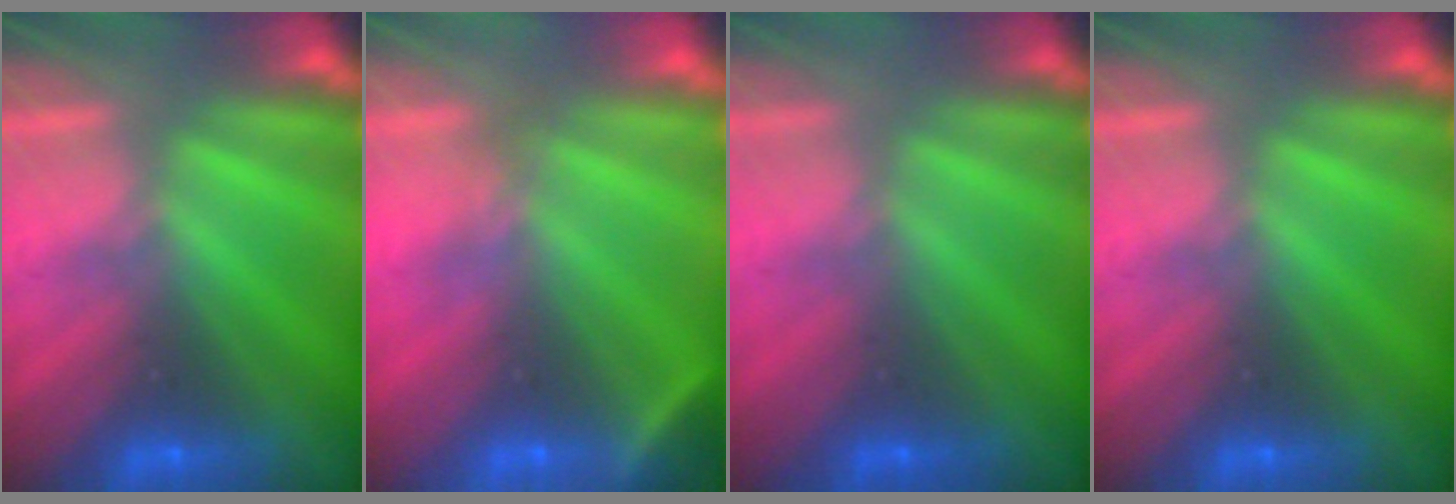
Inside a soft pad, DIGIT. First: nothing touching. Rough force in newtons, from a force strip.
{"total": 2.9}
{"total": 2.4}
{"total": 0.0}